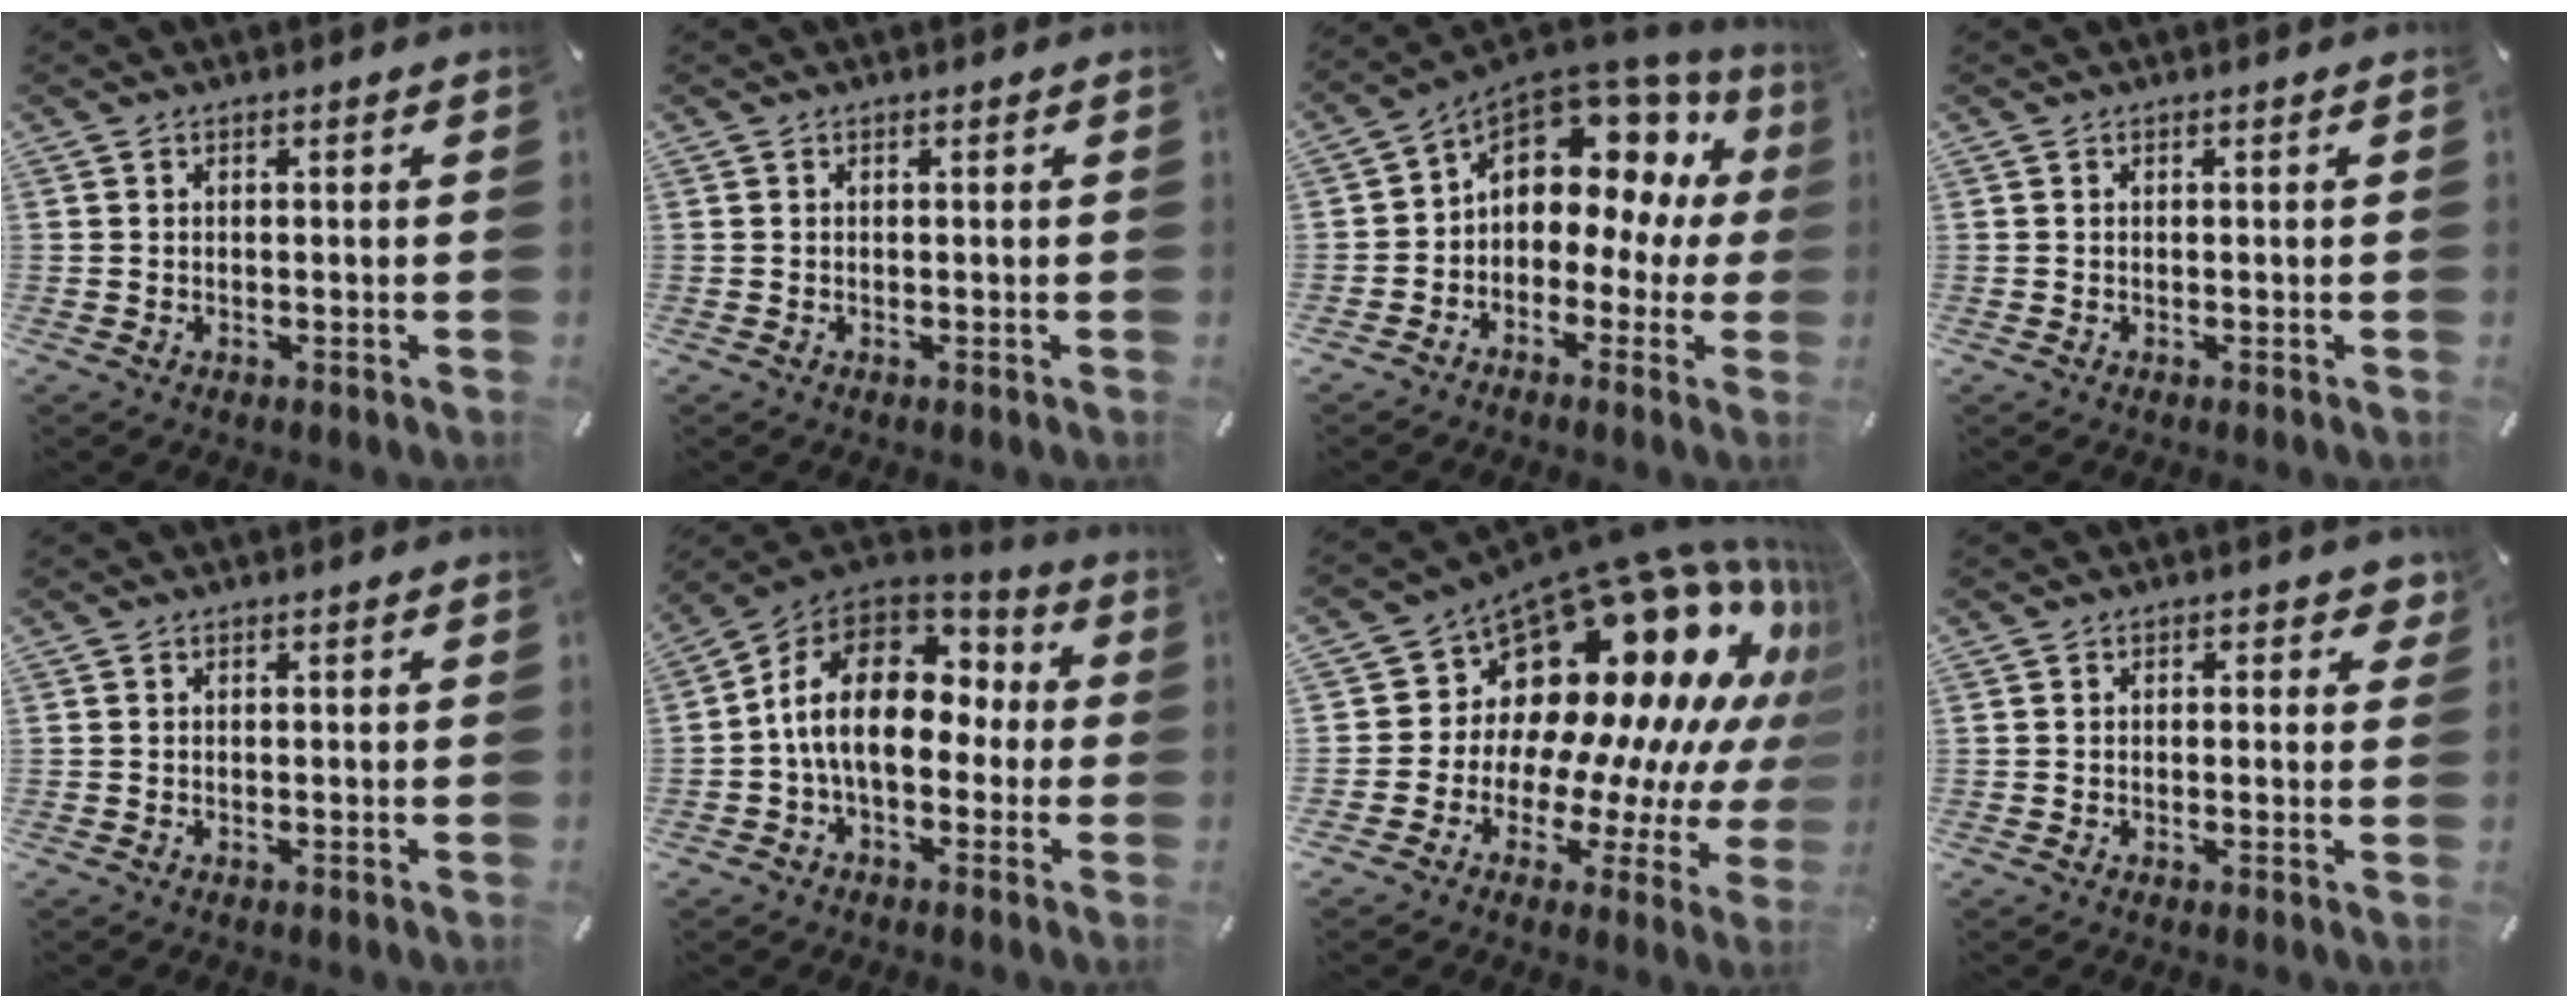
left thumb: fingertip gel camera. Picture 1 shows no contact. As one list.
[{"total": 0.0}, {"total": 11.7, "force": [5.1, 8.2, 6.7], "torque": [-0.102, -0.043, 0.088]}, {"total": 0.0}, {"total": 0.0}, {"total": 16.4, "force": [0.1, 10.6, 12.5], "torque": [-0.238, 0.010, 0.002]}, {"total": 21.3, "force": [11.2, 12.6, 12.9], "torque": [-0.165, -0.156, 0.223]}, {"total": 2.1, "force": [0.6, 1.4, 1.5], "torque": [-0.008, -0.002, 0.004]}]